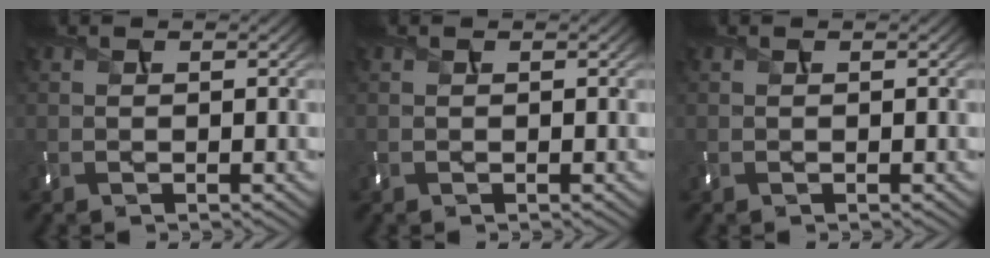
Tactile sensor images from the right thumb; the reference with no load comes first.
{"total": 0.0}
{"total": 0.0}